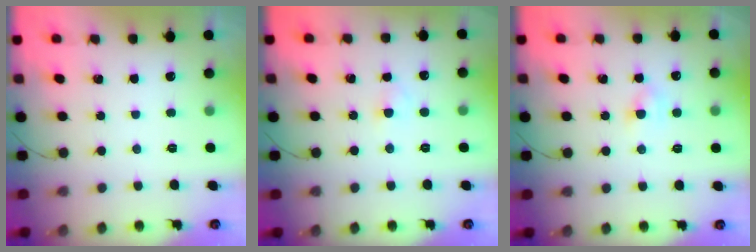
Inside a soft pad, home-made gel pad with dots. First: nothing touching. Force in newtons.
{"total": 2.1, "press": 1.8, "slide": 0.9}
{"total": 3.0, "press": 2.9, "slide": 0.8}